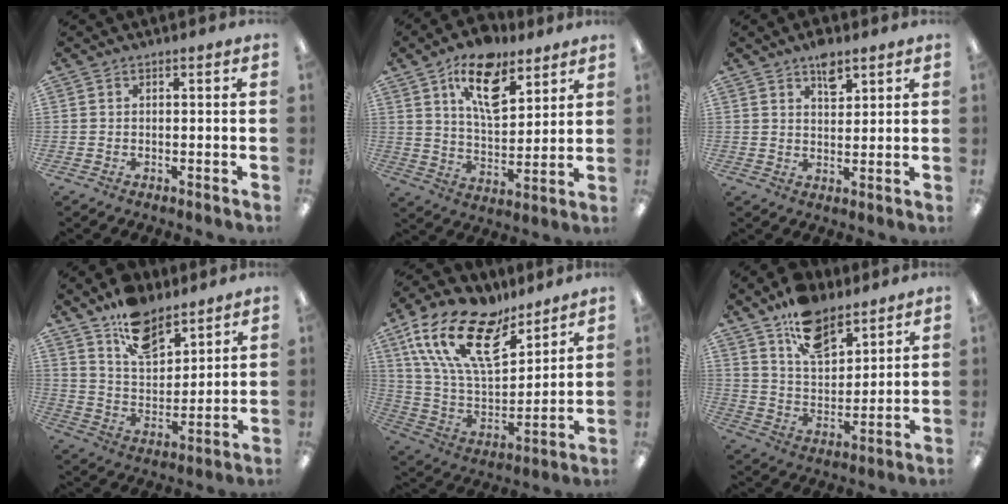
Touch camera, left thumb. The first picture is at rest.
{"total": 15.2, "force": [9.2, 7.4, 9.6], "torque": [-0.148, -0.034, 0.160]}
{"total": 5.9, "force": [4.0, 2.9, 3.3], "torque": [-0.041, -0.020, 0.067]}
{"total": 12.1, "force": [9.1, 6.0, 5.2], "torque": [-0.082, -0.053, 0.168]}
{"total": 21.4, "force": [13.1, 9.8, 13.8], "torque": [-0.271, -0.069, 0.235]}
{"total": 12.6, "force": [9.0, 6.5, 5.9], "torque": [-0.094, -0.047, 0.165]}